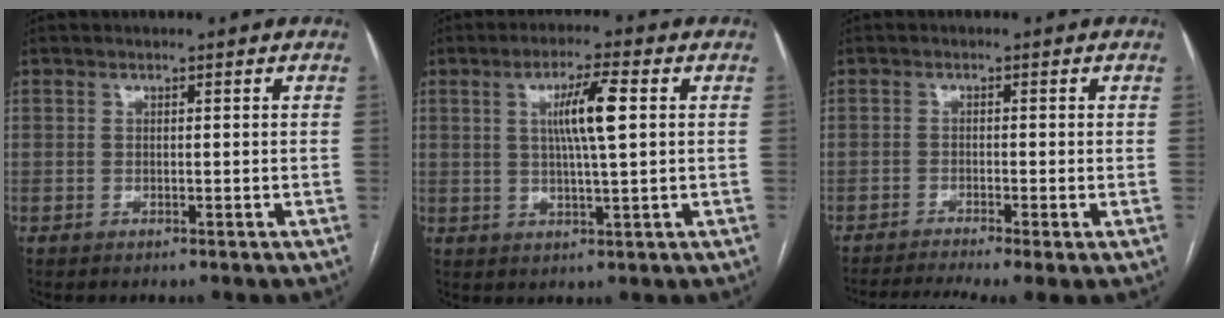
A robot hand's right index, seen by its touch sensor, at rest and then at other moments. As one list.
[{"total": 7.0, "force": [1.5, 0.2, 6.8], "torque": [-0.123, 0.002, 0.027]}, {"total": 7.3, "force": [-5.3, 0.2, 5.1], "torque": [-0.085, -0.007, -0.086]}]